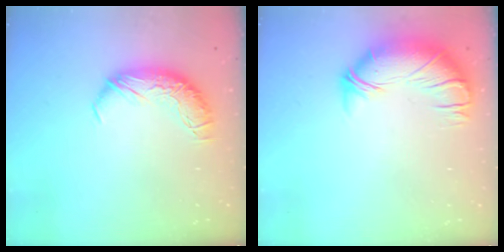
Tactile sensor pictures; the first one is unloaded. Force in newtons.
{"total": 2.7, "press": 1.6, "slide": 2.2}